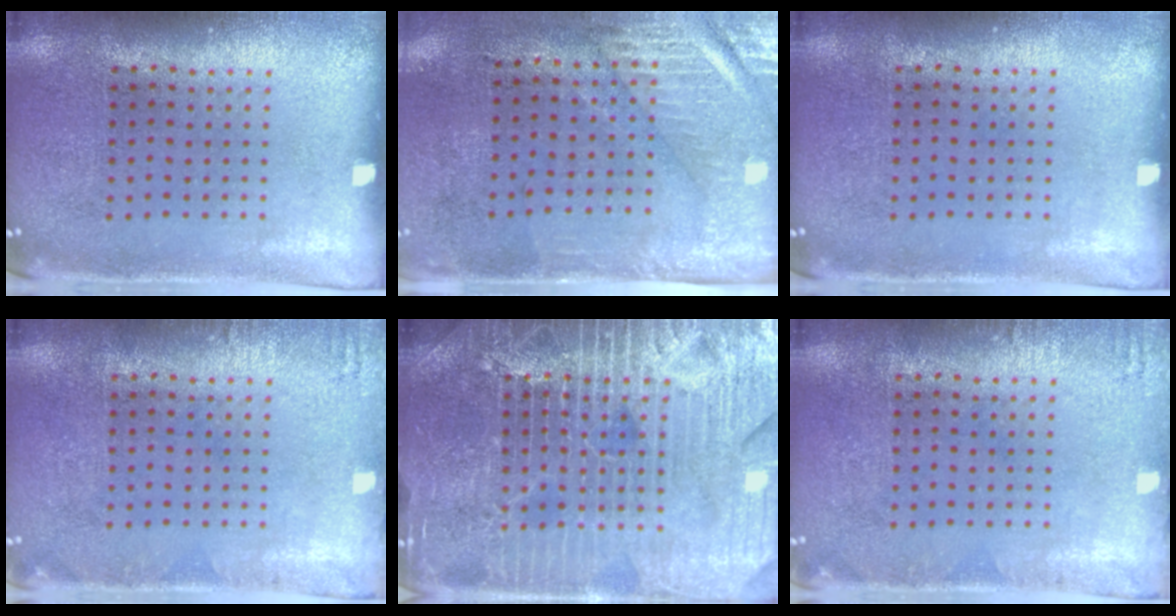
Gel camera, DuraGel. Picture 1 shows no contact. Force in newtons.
{"total": 3.0, "press": 2.4, "slide": 1.6}
{"total": 0.0}
{"total": 1.0, "press": 1.0, "slide": 0.2}
{"total": 7.2, "press": 7.2, "slide": 0.9}
{"total": 1.0, "press": 1.0, "slide": 0.2}